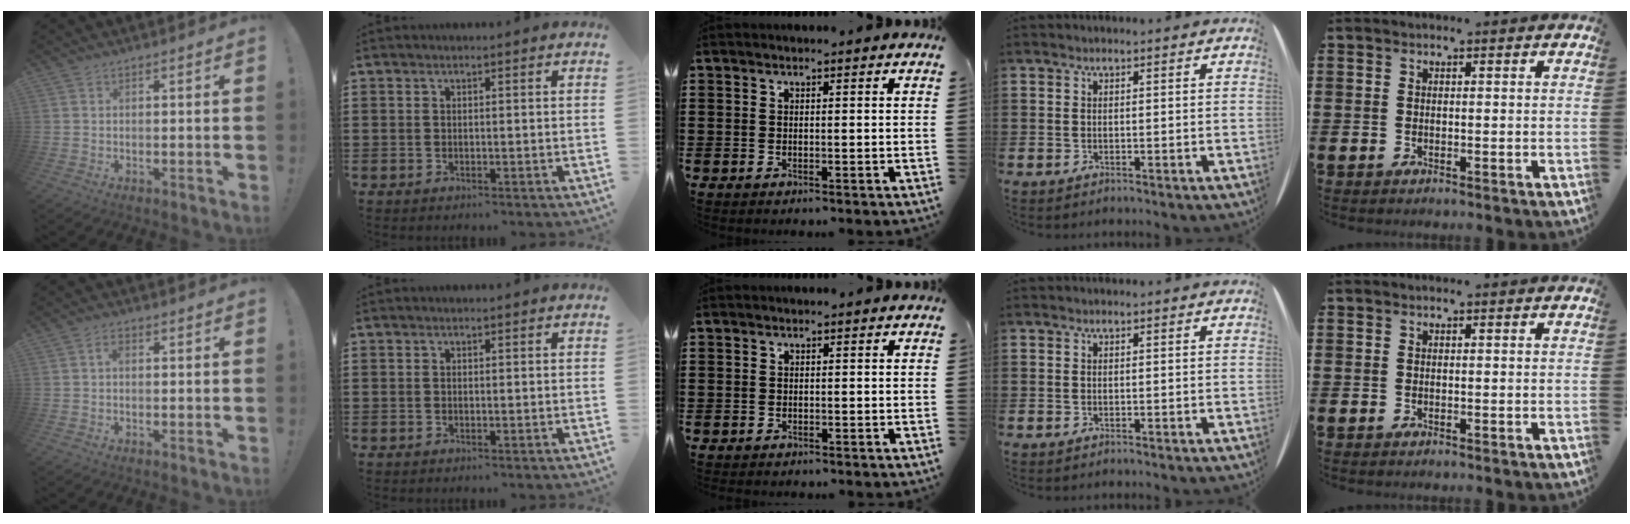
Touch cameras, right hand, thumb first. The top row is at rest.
{"thumb": {"total": 1.6, "force": [-0.1, 1.0, 1.2], "torque": [-0.025, 0.007, -0.004]}, "middle": {"total": 0.8, "force": [-0.6, 0.5, -0.1], "torque": [0.003, 0.004, -0.015]}}